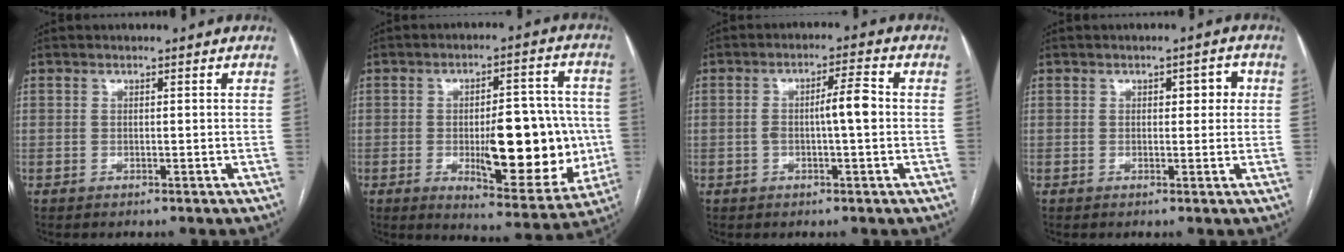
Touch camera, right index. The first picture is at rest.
{"total": 17.3, "force": [-2.5, 5.9, 16.1], "torque": [-0.212, 0.006, -0.021]}
{"total": 5.0, "force": [-0.2, 0.6, 5.0], "torque": [-0.085, 0.015, -0.002]}
{"total": 3.1, "force": [0.8, 1.5, 2.5], "torque": [-0.028, 0.014, 0.009]}